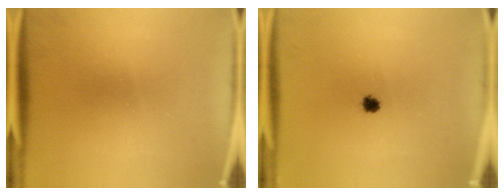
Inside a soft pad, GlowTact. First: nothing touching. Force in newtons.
{"total": 2.1}